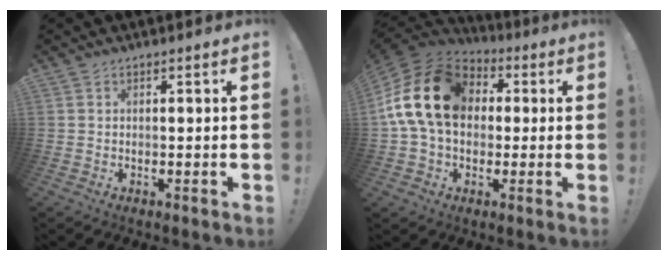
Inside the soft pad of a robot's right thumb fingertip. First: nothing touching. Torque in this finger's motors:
{"motor_torque": [1.56, 1.47, 1.48, -0.10, 0.66]}